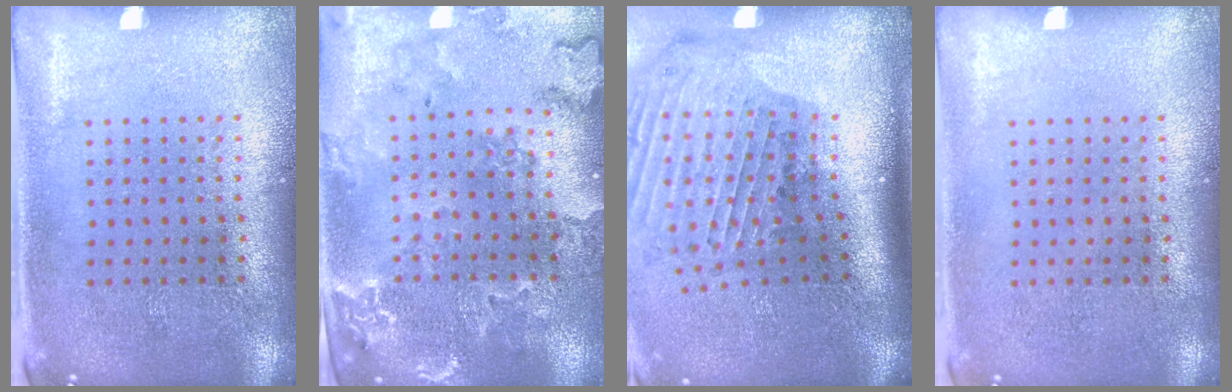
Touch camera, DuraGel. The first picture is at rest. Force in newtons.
{"total": 1.4, "press": 1.4, "slide": 0.3}
{"total": 2.9, "press": 2.1, "slide": 2.0}
{"total": 0.0}